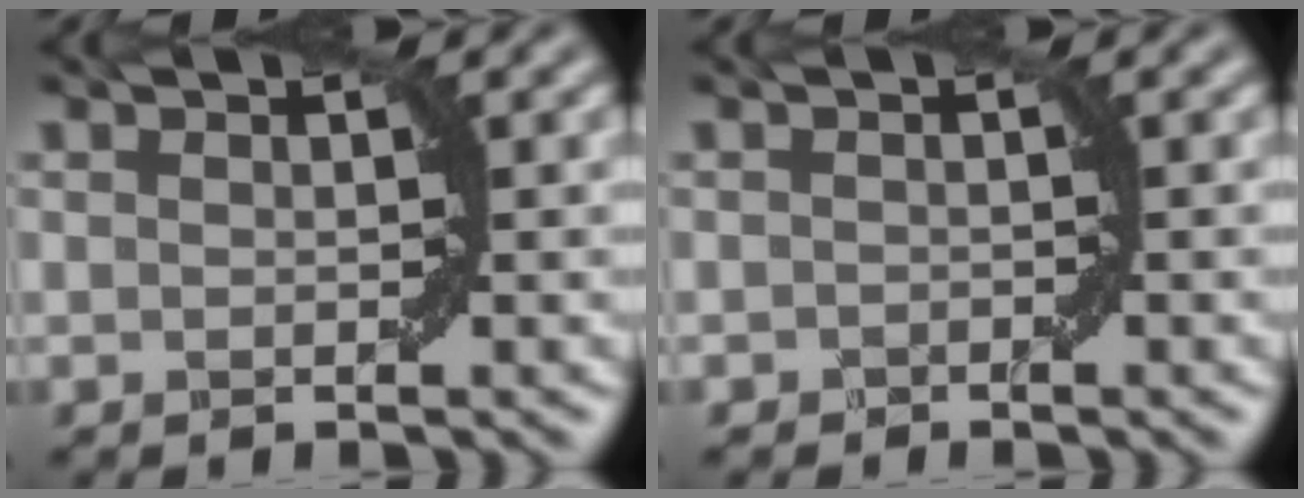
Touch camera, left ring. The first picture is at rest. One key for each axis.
{"total": 0.6, "fx": -0.4, "fy": 0.3, "fz": 0.0, "tx": 0.003, "ty": -0.002, "tz": -0.007}